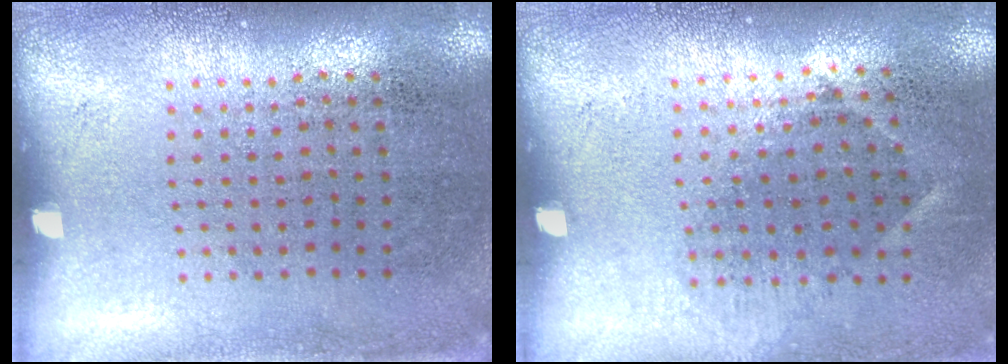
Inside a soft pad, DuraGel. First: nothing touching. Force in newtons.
{"total": 0.9, "press": 0.7, "slide": 0.6}